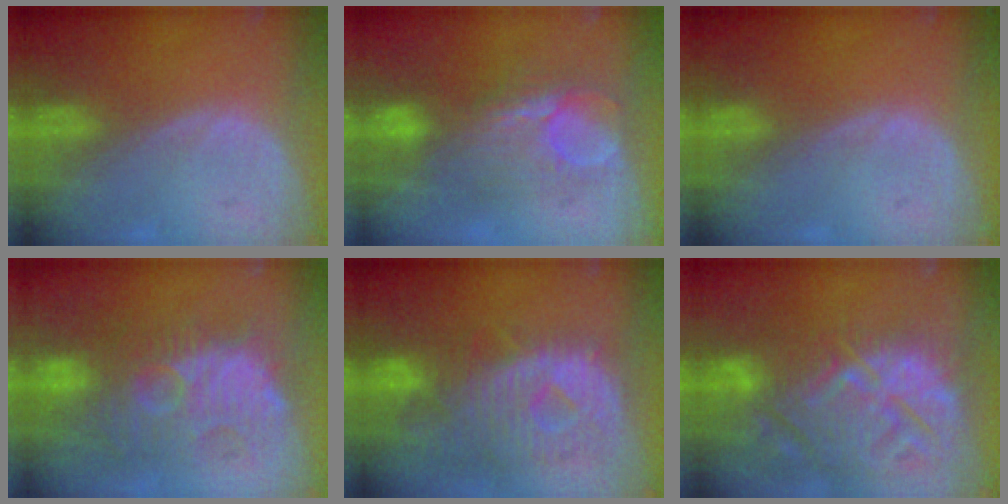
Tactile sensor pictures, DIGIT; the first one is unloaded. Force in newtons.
{"total": 7.9, "press": 7.8, "slide": 1.2}
{"total": 0.0}
{"total": 11.2, "press": 11.0, "slide": 2.0}
{"total": 11.8, "press": 10.2, "slide": 6.0}
{"total": 15.3, "press": 13.1, "slide": 7.9}